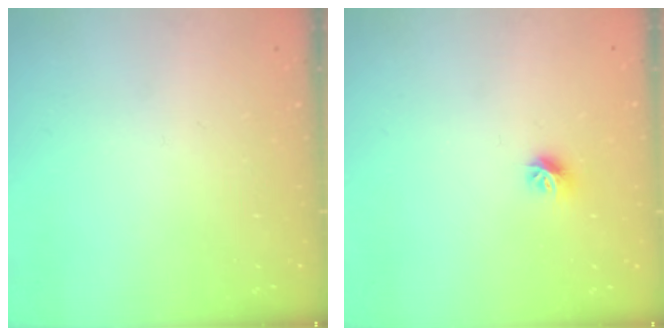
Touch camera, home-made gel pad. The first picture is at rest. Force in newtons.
{"total": 7.4, "press": 7.4, "slide": 0.7}